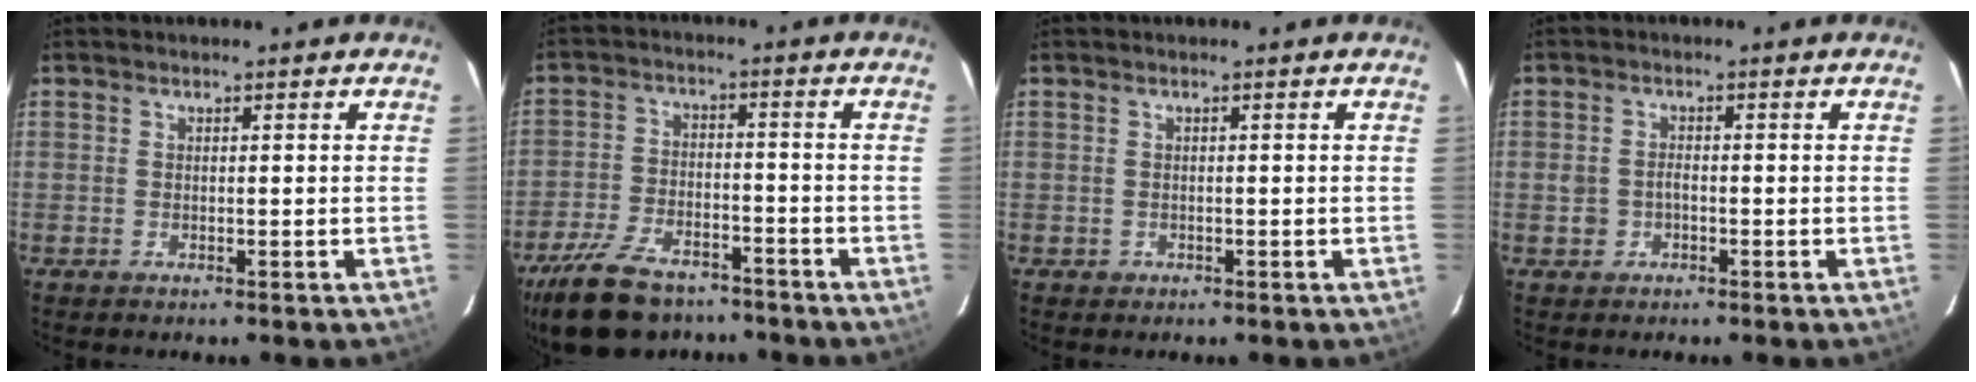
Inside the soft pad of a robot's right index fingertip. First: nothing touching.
{"total": 16.1, "force": [-12.1, 7.6, 7.4], "torque": [-0.175, -0.010, -0.201]}
{"total": 0.8, "force": [-0.4, 0.7, -0.1], "torque": [0.003, -0.001, -0.002]}
{"total": 2.3, "force": [-0.7, 1.9, 1.1], "torque": [-0.026, 0.006, -0.010]}